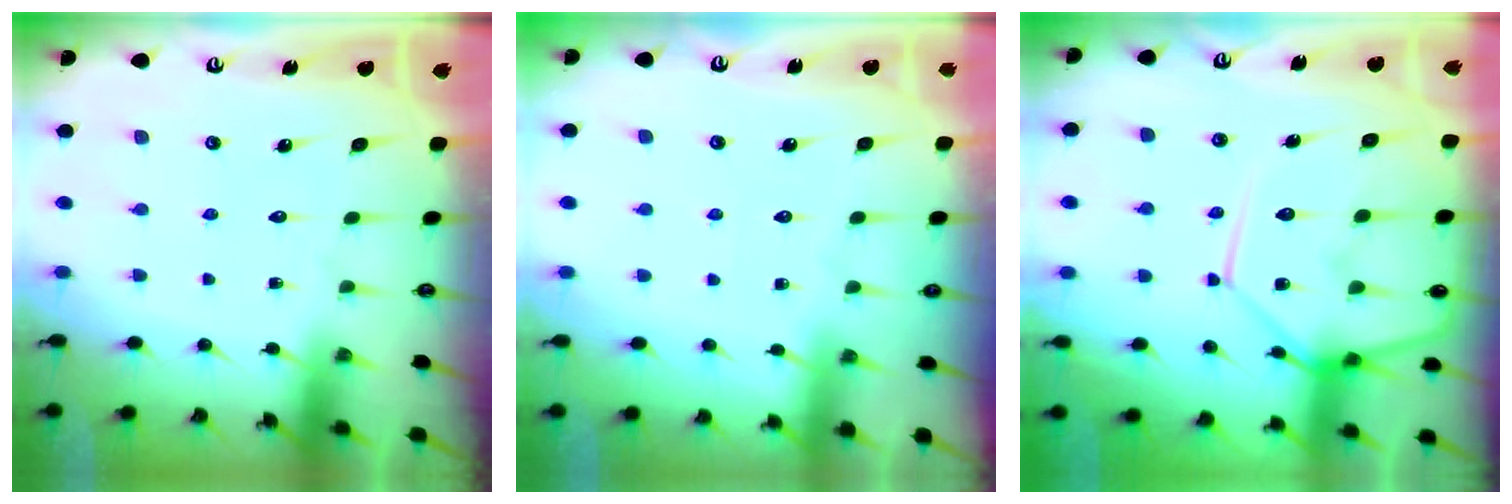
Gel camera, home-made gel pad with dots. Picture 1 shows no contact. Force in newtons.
{"total": 2.5, "press": 2.4, "slide": 0.4}
{"total": 15.1, "press": 15.0, "slide": 1.3}